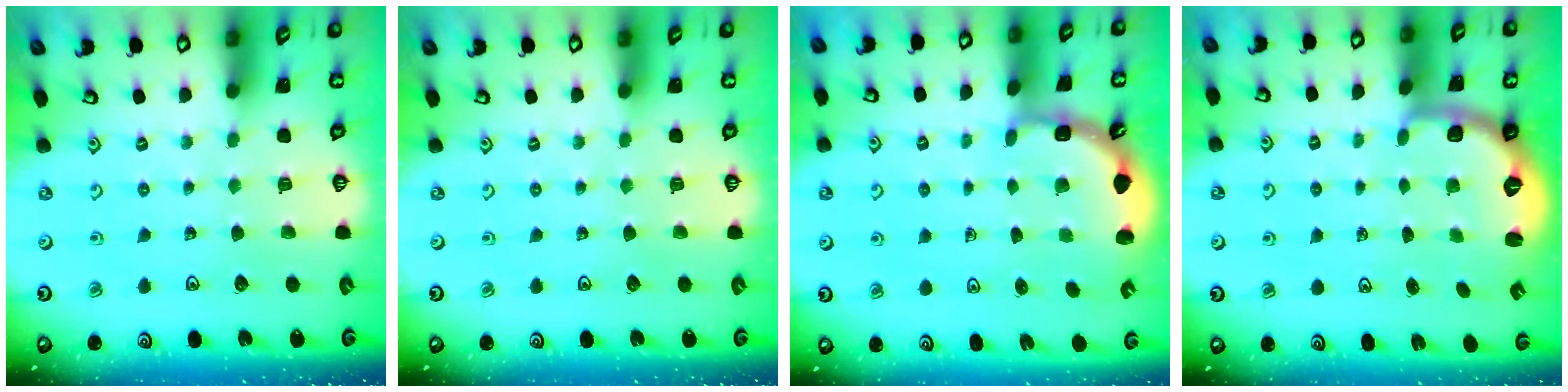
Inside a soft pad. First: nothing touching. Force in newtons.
{"total": 0.0}
{"total": 2.1, "press": 1.9, "slide": 0.8}
{"total": 2.6, "press": 1.6, "slide": 2.1}